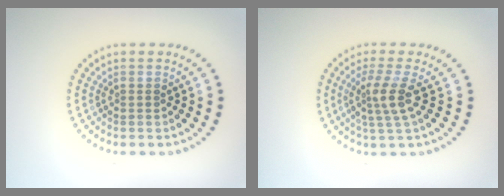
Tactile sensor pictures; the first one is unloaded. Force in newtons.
{"total": 2.9, "press": 2.2, "slide": 1.8}